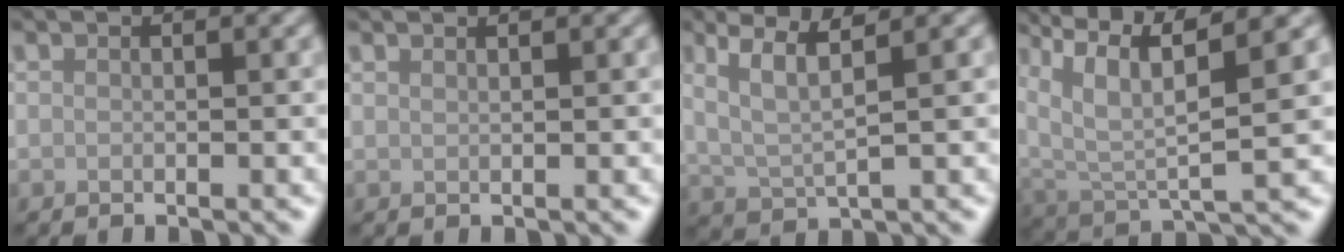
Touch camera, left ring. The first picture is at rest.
{"total": 0.7, "force": [0.7, 0.1, 0.2], "torque": [-0.001, -0.001, 0.009]}
{"total": 4.1, "force": [2.0, 1.1, 3.4], "torque": [-0.065, 0.003, 0.039]}
{"total": 9.0, "force": [4.7, 2.4, 7.3], "torque": [-0.158, 0.009, 0.092]}